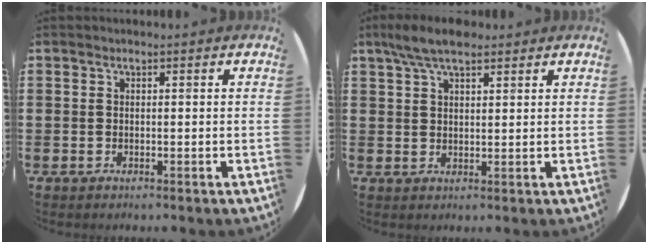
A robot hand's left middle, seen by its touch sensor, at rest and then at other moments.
{"total": 5.6, "force": [4.2, 1.9, 3.1], "torque": [-0.061, 0.002, 0.076]}